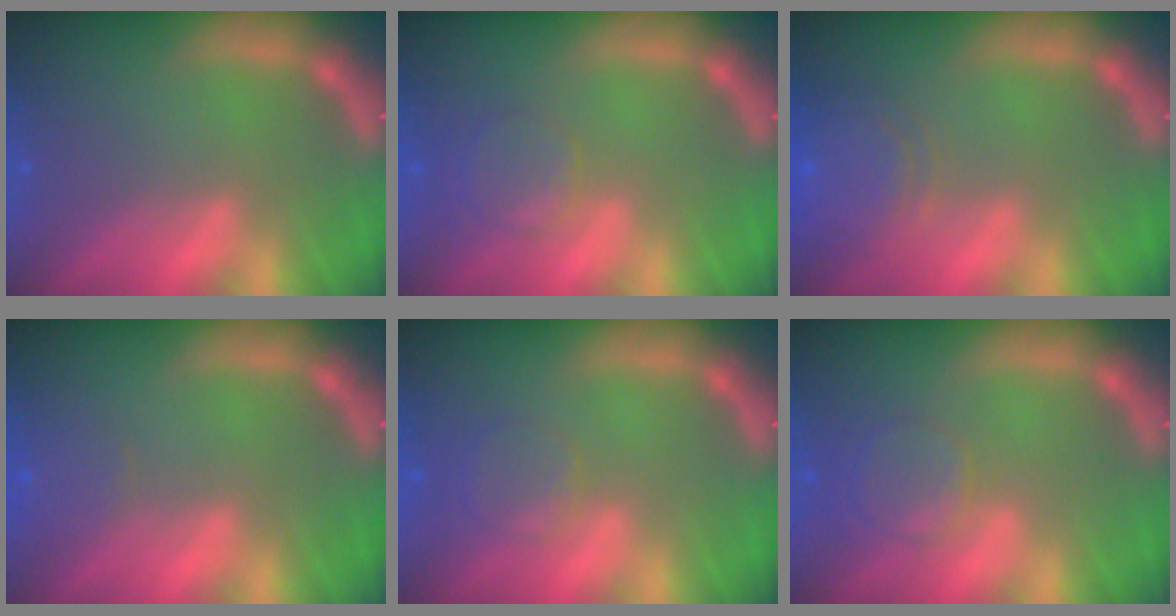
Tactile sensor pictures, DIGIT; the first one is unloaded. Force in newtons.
{"total": 2.9}
{"total": 5.5}
{"total": 1.4}
{"total": 2.4}
{"total": 3.5}